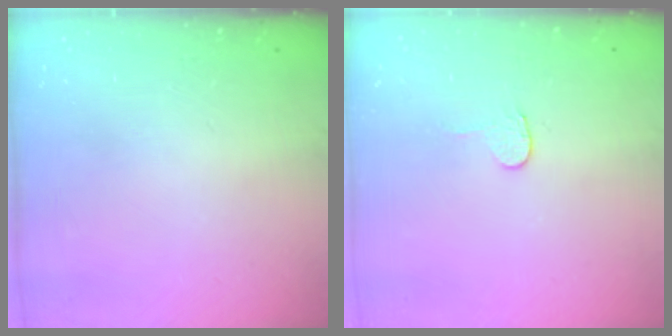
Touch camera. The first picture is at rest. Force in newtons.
{"total": 2.3, "press": 2.3, "slide": 0.2}